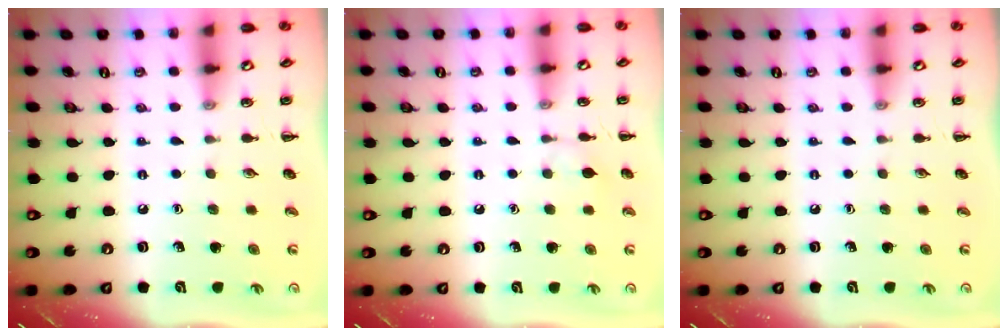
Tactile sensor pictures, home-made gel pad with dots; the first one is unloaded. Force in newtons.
{"total": 4.0, "press": 4.0, "slide": 0.7}
{"total": 0.0}